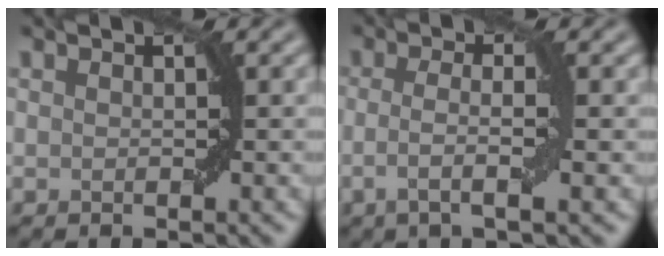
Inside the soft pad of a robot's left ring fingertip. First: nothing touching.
{"total": 3.4, "force": [-0.6, 0.7, 3.2], "torque": [-0.062, -0.004, -0.014]}